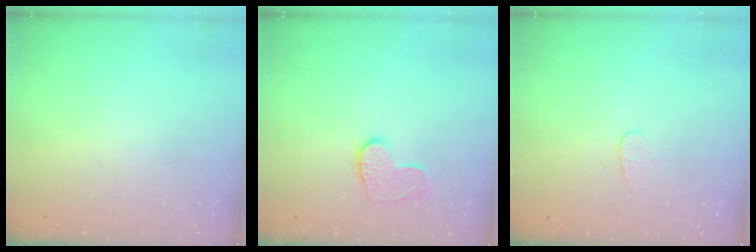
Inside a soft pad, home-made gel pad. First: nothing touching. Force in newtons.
{"total": 8.8, "press": 8.8, "slide": 0.7}
{"total": 4.3, "press": 4.3, "slide": 0.3}